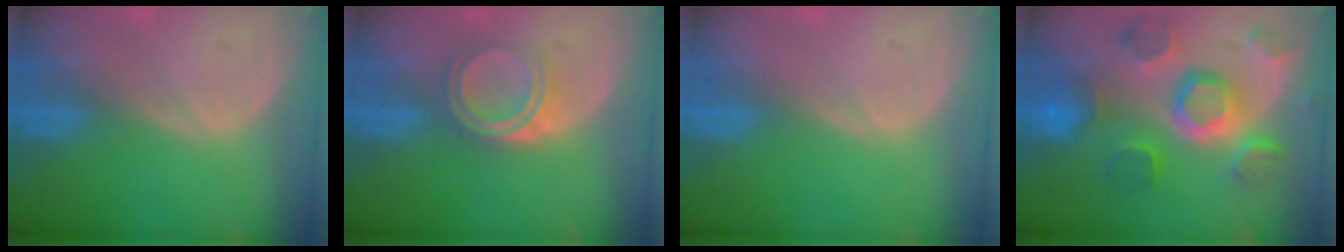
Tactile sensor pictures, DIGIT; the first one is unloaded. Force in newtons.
{"total": 5.1, "press": 4.3, "slide": 2.7}
{"total": 0.0}
{"total": 11.3, "press": 10.0, "slide": 5.3}